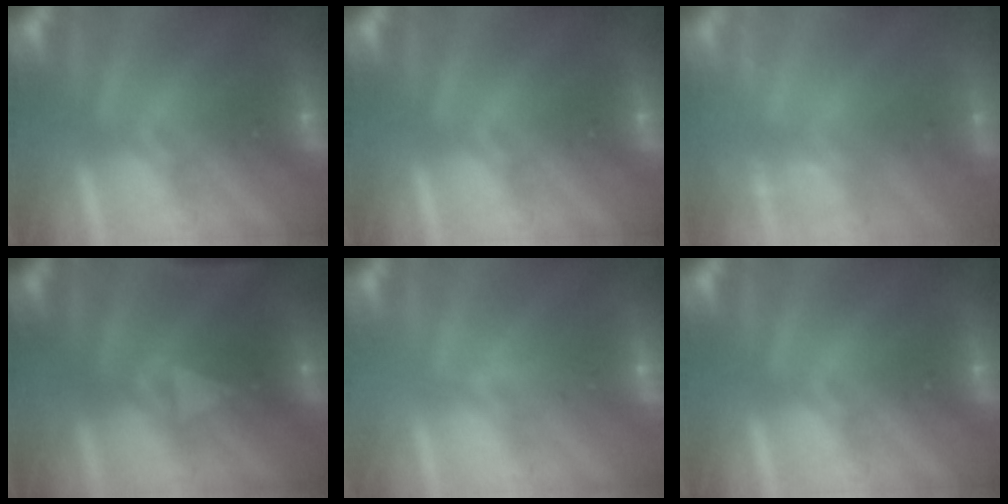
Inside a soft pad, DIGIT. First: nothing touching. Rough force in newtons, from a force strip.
{"total": 0.0}
{"total": 2.2}
{"total": 6.9}
{"total": 2.9}
{"total": 0.0}